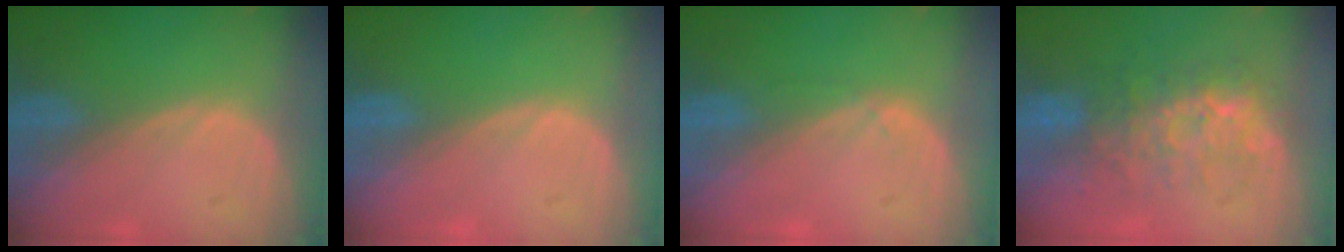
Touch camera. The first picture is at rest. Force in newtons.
{"total": 0.0}
{"total": 0.9, "press": 0.8, "slide": 0.2}
{"total": 8.1, "press": 7.9, "slide": 1.8}